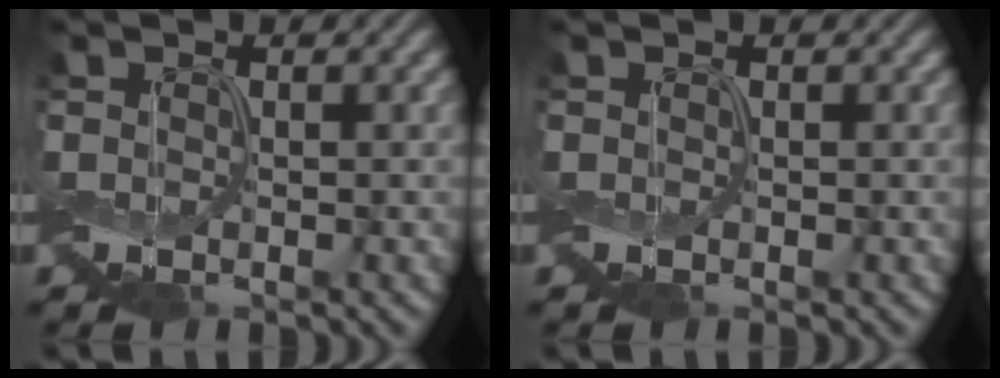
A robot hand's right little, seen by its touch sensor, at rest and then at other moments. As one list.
[{"total": 0.0}]